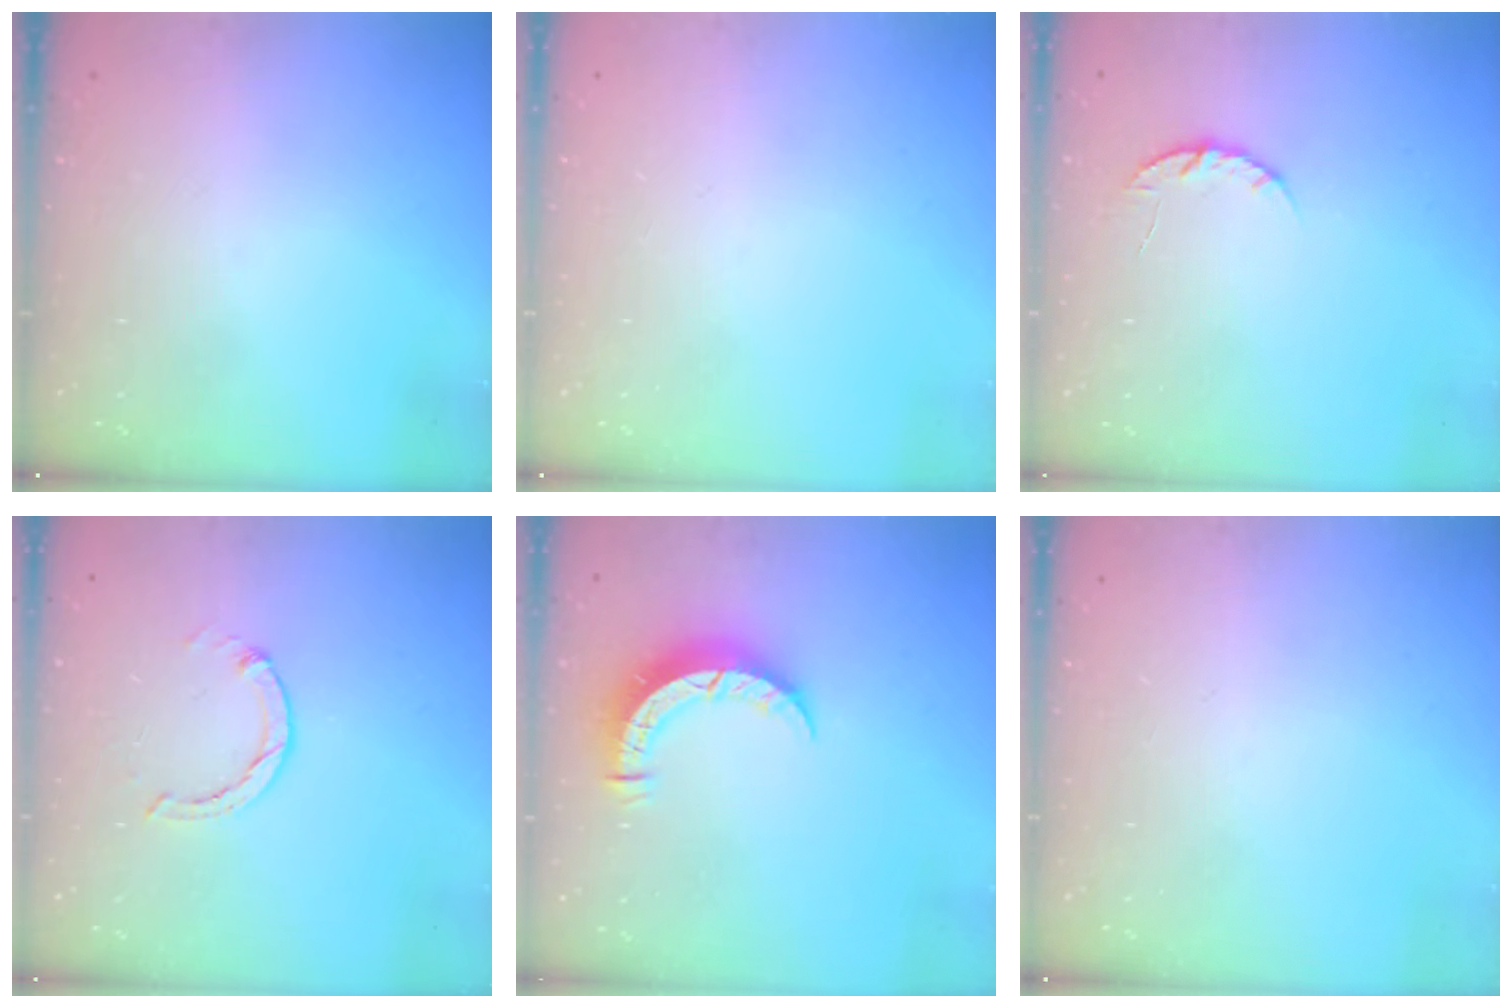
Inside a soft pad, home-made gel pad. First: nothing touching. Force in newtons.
{"total": 0.0}
{"total": 4.9, "press": 4.8, "slide": 0.7}
{"total": 0.0}
{"total": 6.3, "press": 6.3, "slide": 0.6}
{"total": 0.0}